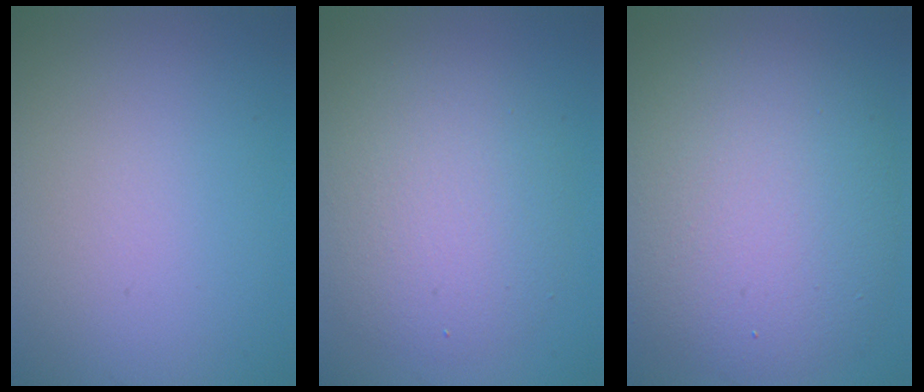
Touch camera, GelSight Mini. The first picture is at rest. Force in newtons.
{"total": 5.3, "press": 5.3, "slide": 0.6}
{"total": 10.5, "press": 10.5, "slide": 0.8}